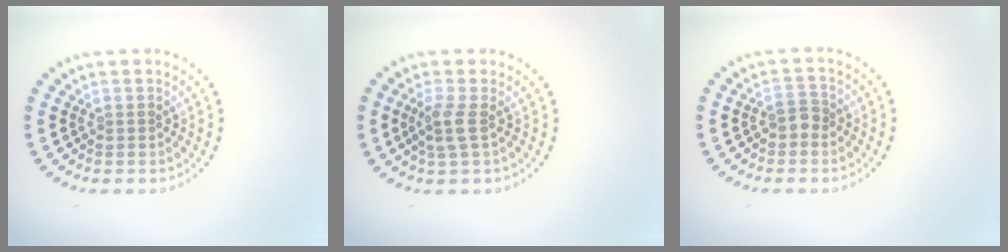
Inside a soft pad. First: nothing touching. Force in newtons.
{"total": 2.0, "press": 1.7, "slide": 1.1}
{"total": 1.5, "press": 1.3, "slide": 0.6}